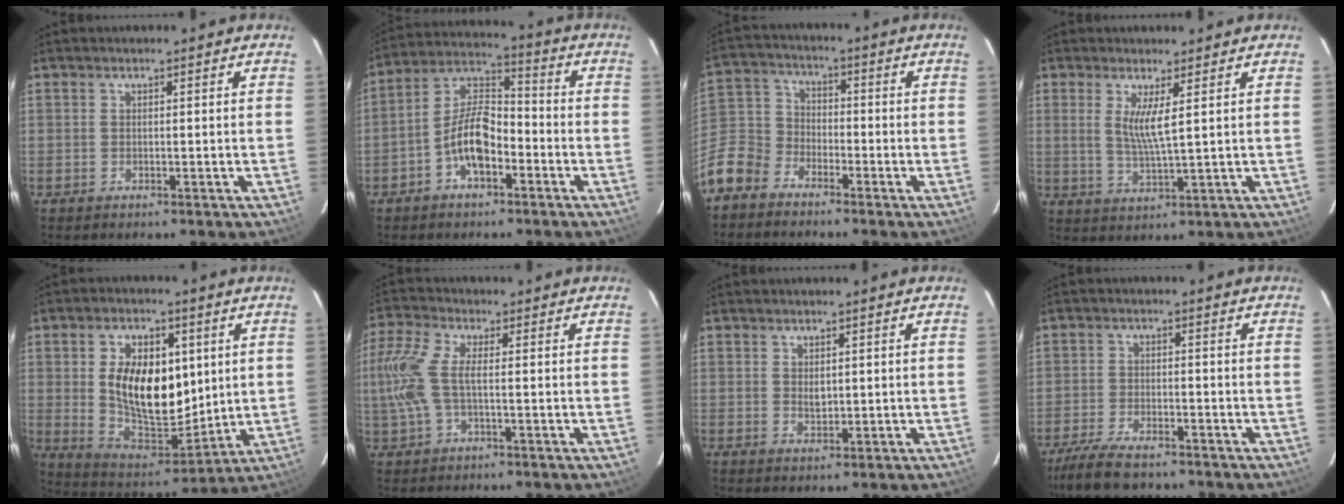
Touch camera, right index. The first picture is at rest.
{"total": 10.1, "force": [-4.4, 4.9, 7.7], "torque": [-0.156, 0.026, -0.078]}
{"total": 10.6, "force": [-7.4, 6.7, 3.5], "torque": [-0.092, 0.027, -0.158]}
{"total": 5.1, "force": [1.7, 0.2, 4.8], "torque": [-0.093, -0.010, 0.032]}
{"total": 16.1, "force": [2.9, 9.2, 12.9], "torque": [-0.242, -0.001, 0.065]}
{"total": 10.1, "force": [-0.7, 3.9, 9.3], "torque": [-0.206, 0.007, -0.014]}
{"total": 1.9, "force": [0.3, 1.3, 1.3], "torque": [-0.019, 0.001, 0.008]}
{"total": 10.0, "force": [-8.4, 2.6, 4.7], "torque": [-0.119, -0.023, -0.148]}